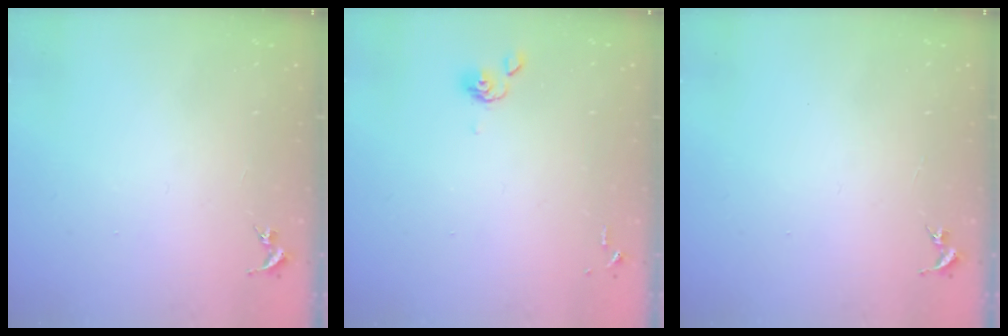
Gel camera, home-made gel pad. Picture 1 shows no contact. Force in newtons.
{"total": 4.9, "press": 4.8, "slide": 0.9}
{"total": 0.0}